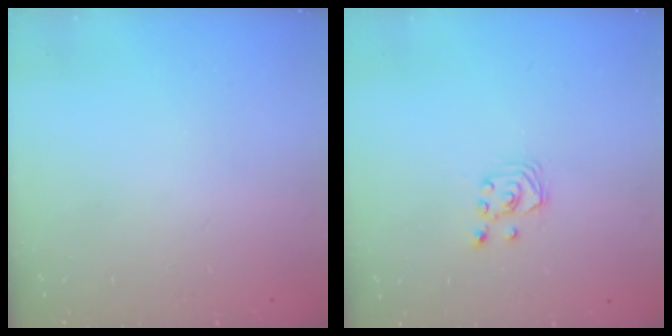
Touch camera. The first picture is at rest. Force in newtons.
{"total": 2.9, "press": 2.8, "slide": 0.3}